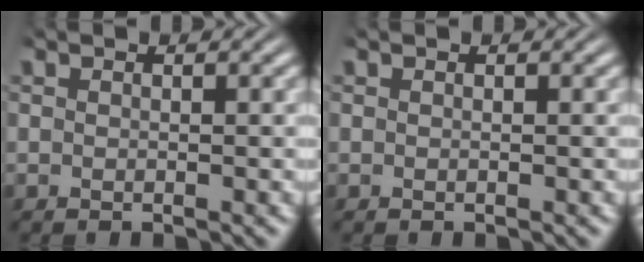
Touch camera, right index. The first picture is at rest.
{"total": 0.0}